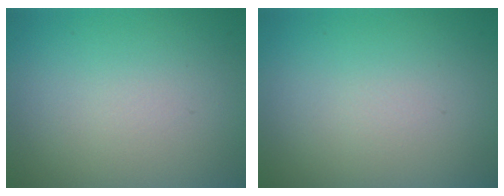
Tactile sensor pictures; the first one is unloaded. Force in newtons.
{"total": 0.0}